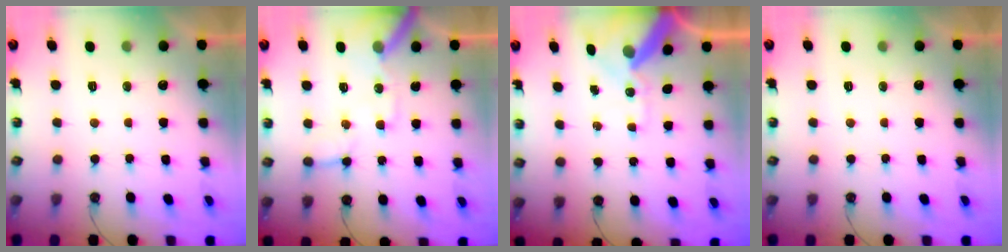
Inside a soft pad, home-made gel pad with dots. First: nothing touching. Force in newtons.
{"total": 12.8, "press": 12.7, "slide": 1.6}
{"total": 13.1, "press": 13.0, "slide": 2.0}
{"total": 0.0}